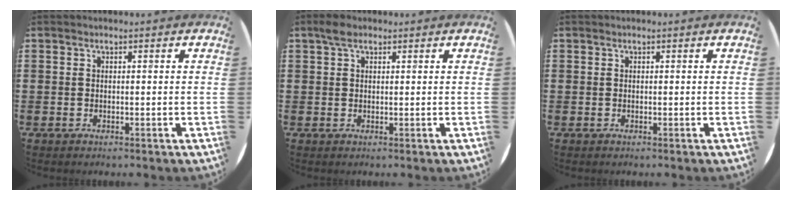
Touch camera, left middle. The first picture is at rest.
{"total": 1.8, "force": [1.3, 0.9, 0.9], "torque": [-0.012, 0.002, 0.022]}
{"total": 0.0}